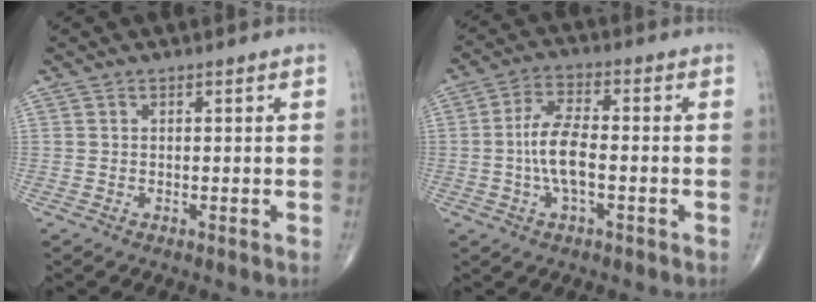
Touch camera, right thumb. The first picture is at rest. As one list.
[{"total": 8.1, "force": [-1.3, 3.3, 7.3], "torque": [-0.148, 0.019, -0.029]}]